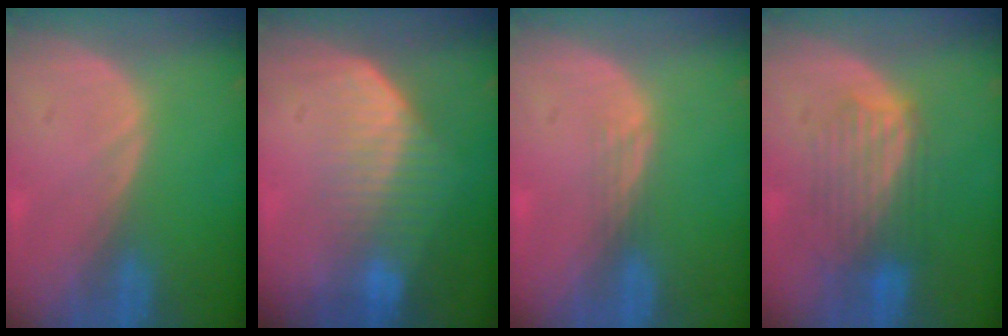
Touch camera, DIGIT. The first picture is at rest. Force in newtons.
{"total": 7.3, "press": 6.3, "slide": 3.7}
{"total": 1.5, "press": 1.2, "slide": 0.9}
{"total": 6.3, "press": 6.3, "slide": 0.6}